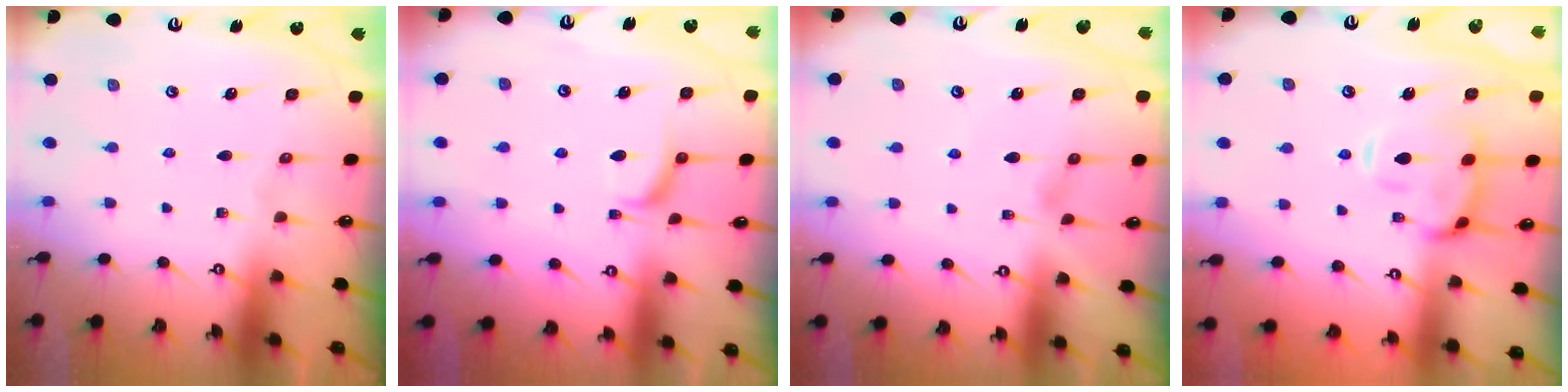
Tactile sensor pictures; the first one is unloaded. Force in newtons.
{"total": 2.2, "press": 2.1, "slide": 0.7}
{"total": 0.0}
{"total": 5.8, "press": 5.6, "slide": 1.5}